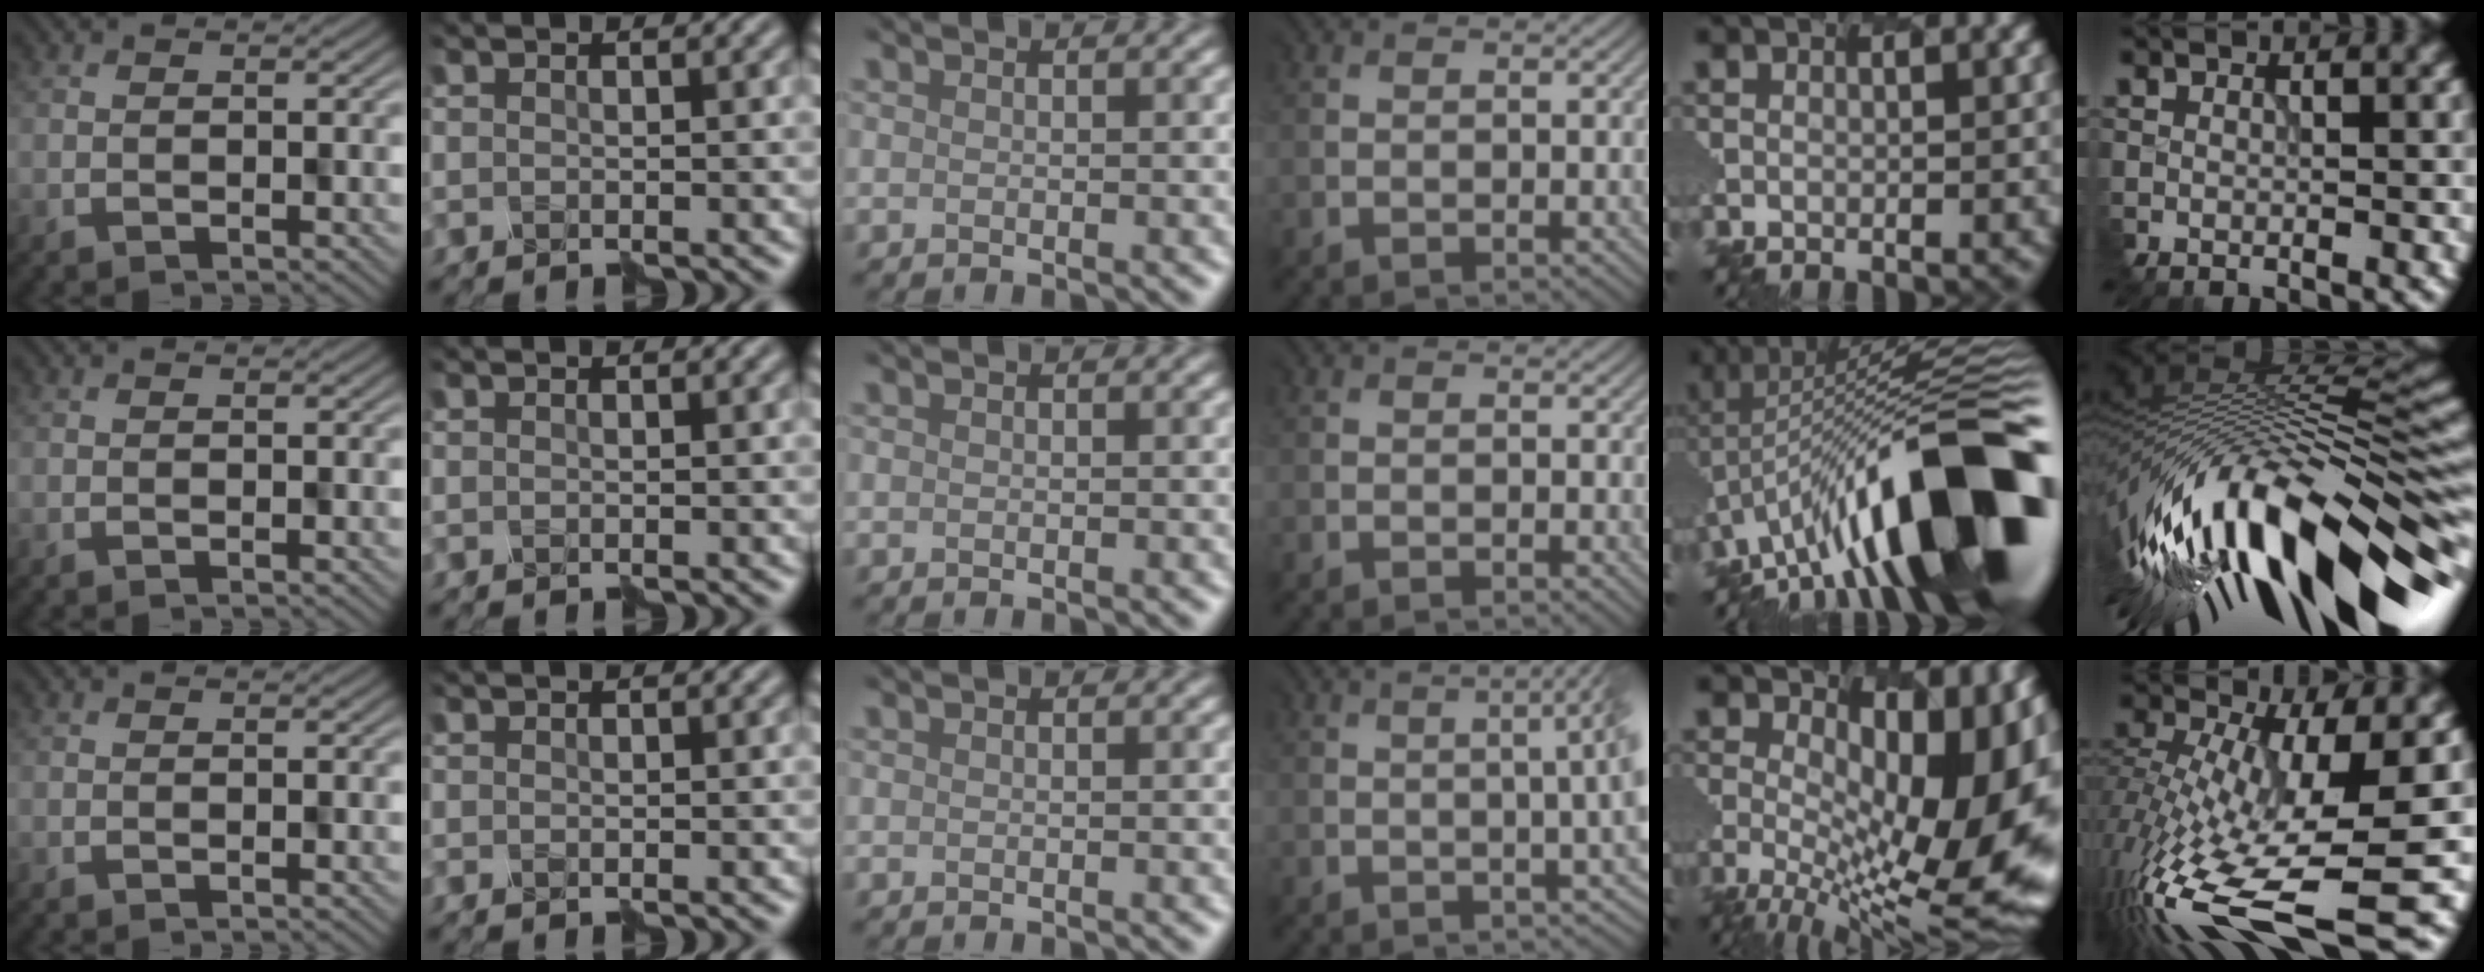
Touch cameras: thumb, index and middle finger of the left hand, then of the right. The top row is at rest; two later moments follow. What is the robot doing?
{"motion": "disassemble", "object": "hinged jar"}